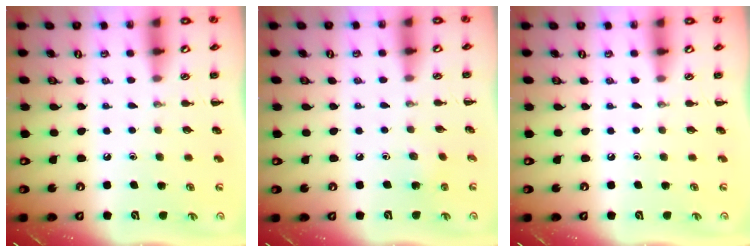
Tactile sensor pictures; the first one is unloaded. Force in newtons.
{"total": 2.9, "press": 2.7, "slide": 1.0}
{"total": 0.0}